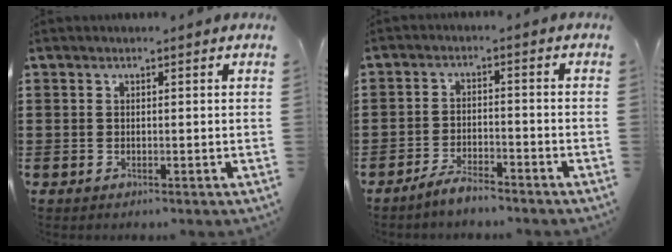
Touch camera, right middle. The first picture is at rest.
{"total": 3.6, "force": [-3.4, 0.5, 1.2], "torque": [-0.028, 0.008, -0.069]}